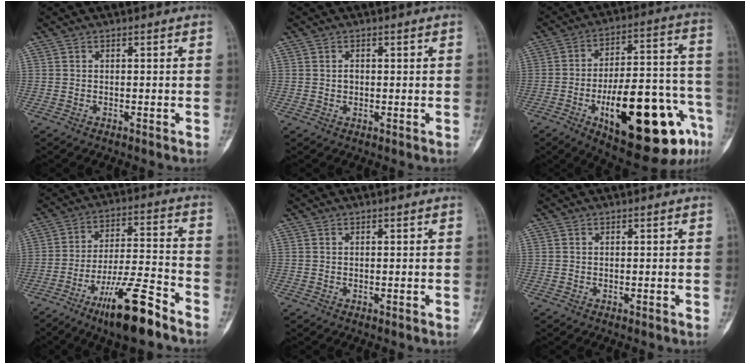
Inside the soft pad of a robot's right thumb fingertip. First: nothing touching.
{"total": 1.2, "force": [0.1, 1.0, 0.7], "torque": [-0.001, 0.007, 0.002]}
{"total": 28.2, "force": [-11.7, 10.2, 23.6], "torque": [-0.302, 0.058, -0.157]}
{"total": 15.2, "force": [-10.0, 3.1, 11.0], "torque": [-0.192, 0.069, -0.171]}
{"total": 0.0}
{"total": 0.0}